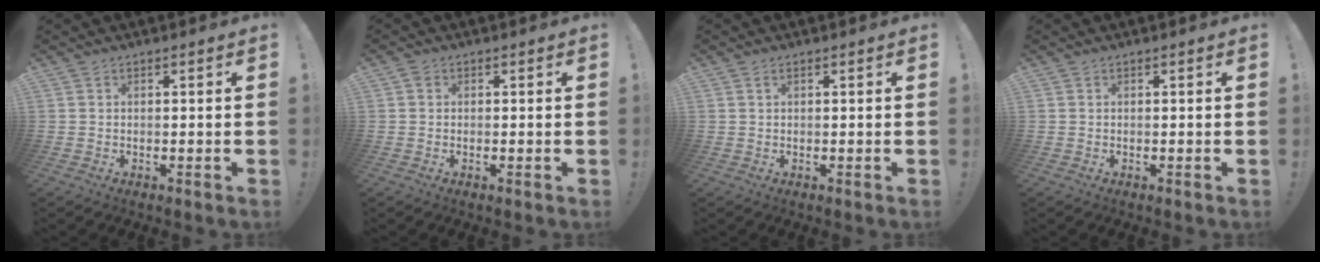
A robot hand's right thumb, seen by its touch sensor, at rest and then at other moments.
{"total": 1.0, "force": [0.1, 1.0, 0.2], "torque": [-0.011, 0.007, 0.003]}
{"total": 0.7, "force": [0.4, 0.2, 0.6], "torque": [-0.015, 0.003, 0.007]}
{"total": 0.0}